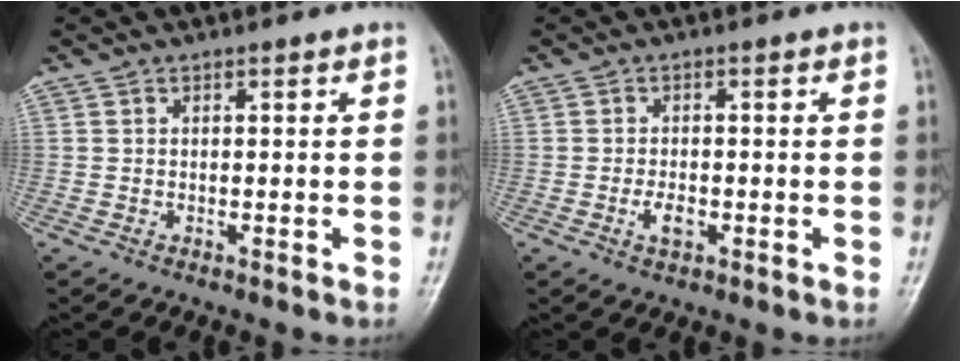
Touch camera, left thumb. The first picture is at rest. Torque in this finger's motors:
{"motor_torque": [0.42, 0.66, 0.68, 0.23, 0.01]}